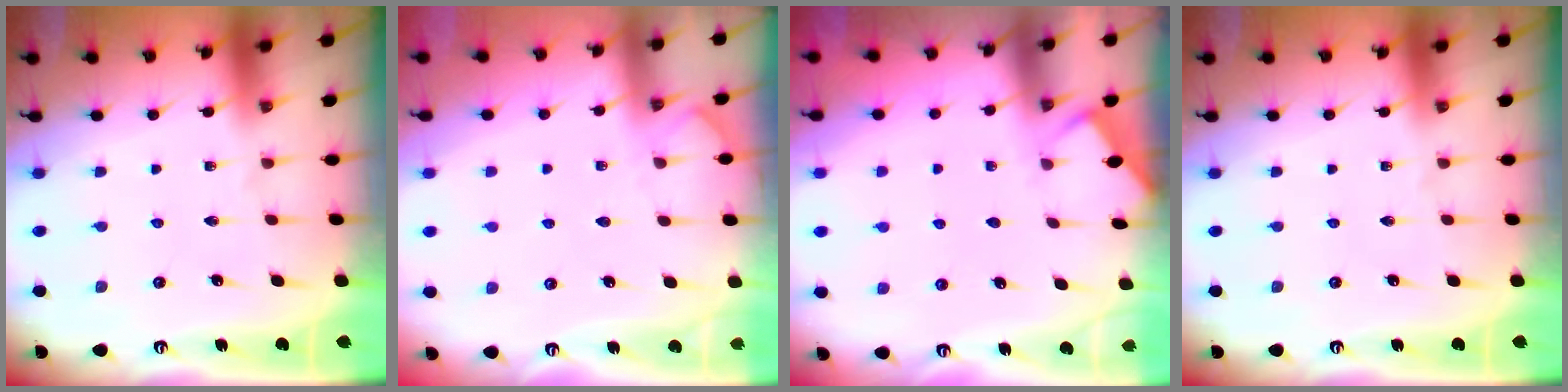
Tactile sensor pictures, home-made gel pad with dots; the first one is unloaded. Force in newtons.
{"total": 4.5, "press": 4.5, "slide": 0.6}
{"total": 2.8, "press": 2.8, "slide": 0.3}
{"total": 0.0}